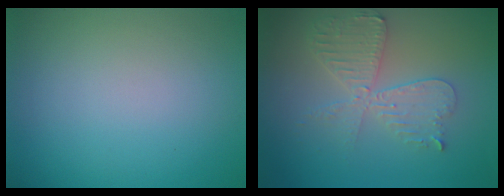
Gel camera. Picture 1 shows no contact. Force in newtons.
{"total": 4.6, "press": 4.0, "slide": 2.2}